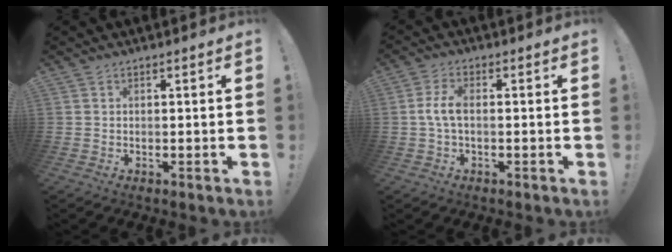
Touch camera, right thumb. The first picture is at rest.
{"total": 5.4, "force": [-0.2, 2.5, 4.8], "torque": [-0.109, 0.005, -0.005]}